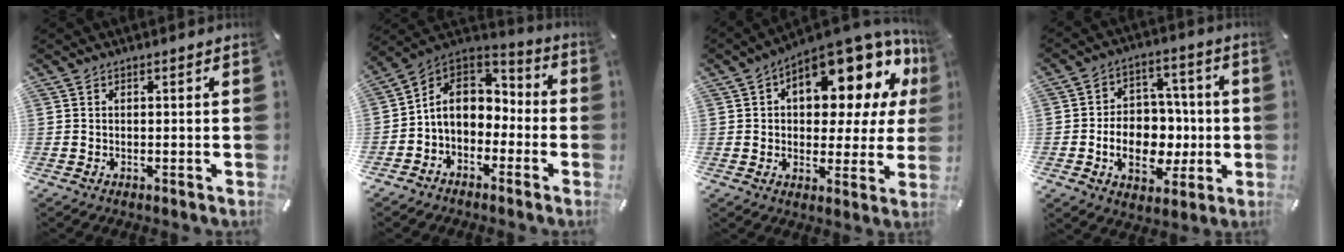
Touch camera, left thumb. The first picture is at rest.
{"total": 9.7, "force": [-1.3, 8.2, 5.1], "torque": [-0.098, 0.015, -0.020]}
{"total": 16.3, "force": [9.4, 7.6, 11.0], "torque": [-0.141, -0.084, 0.149]}
{"total": 12.6, "force": [-2.5, 10.0, 7.2], "torque": [-0.118, 0.011, -0.035]}